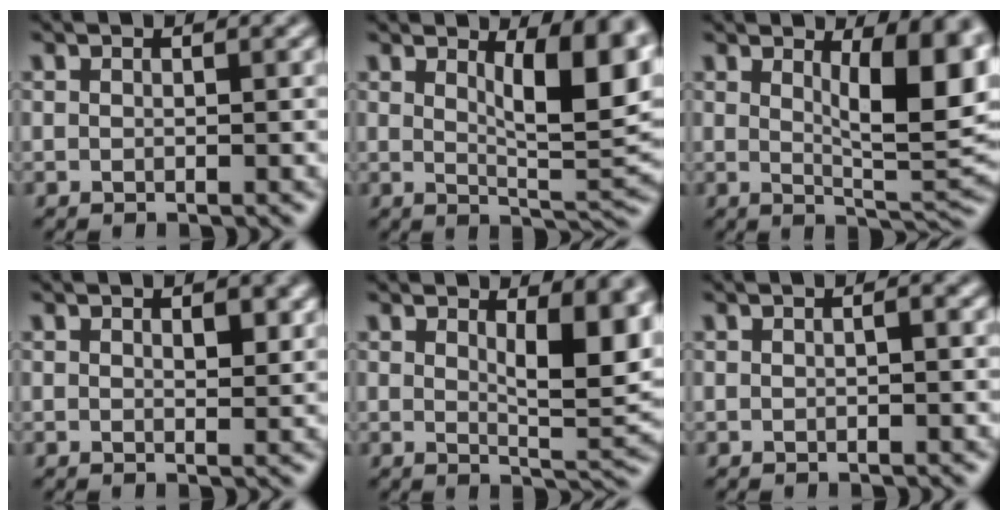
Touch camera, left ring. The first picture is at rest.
{"total": 7.6, "force": [2.7, 2.3, 6.7], "torque": [-0.093, -0.009, 0.046]}
{"total": 8.3, "force": [2.4, 2.5, 7.5], "torque": [-0.102, -0.008, 0.042]}
{"total": 1.8, "force": [0.8, 0.8, 1.4], "torque": [-0.017, -0.005, 0.014]}
{"total": 6.1, "force": [2.0, 1.9, 5.5], "torque": [-0.074, -0.009, 0.036]}
{"total": 0.6, "force": [0.0, 0.1, 0.6], "torque": [-0.011, 0.002, 0.001]}